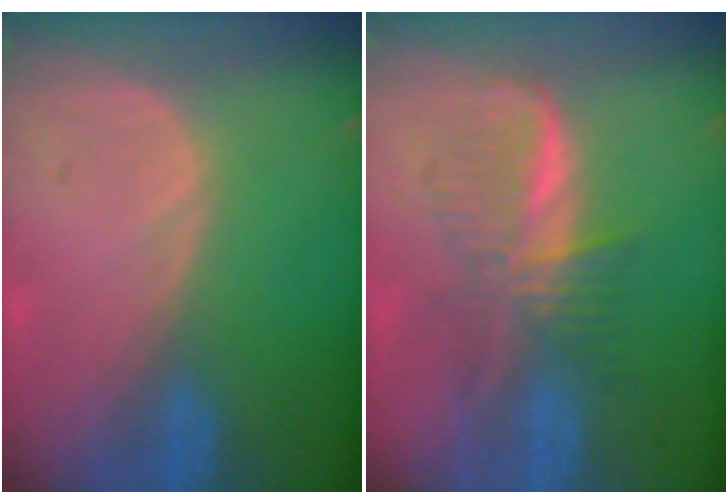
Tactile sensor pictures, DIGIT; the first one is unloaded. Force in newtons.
{"total": 6.0, "press": 5.9, "slide": 0.8}